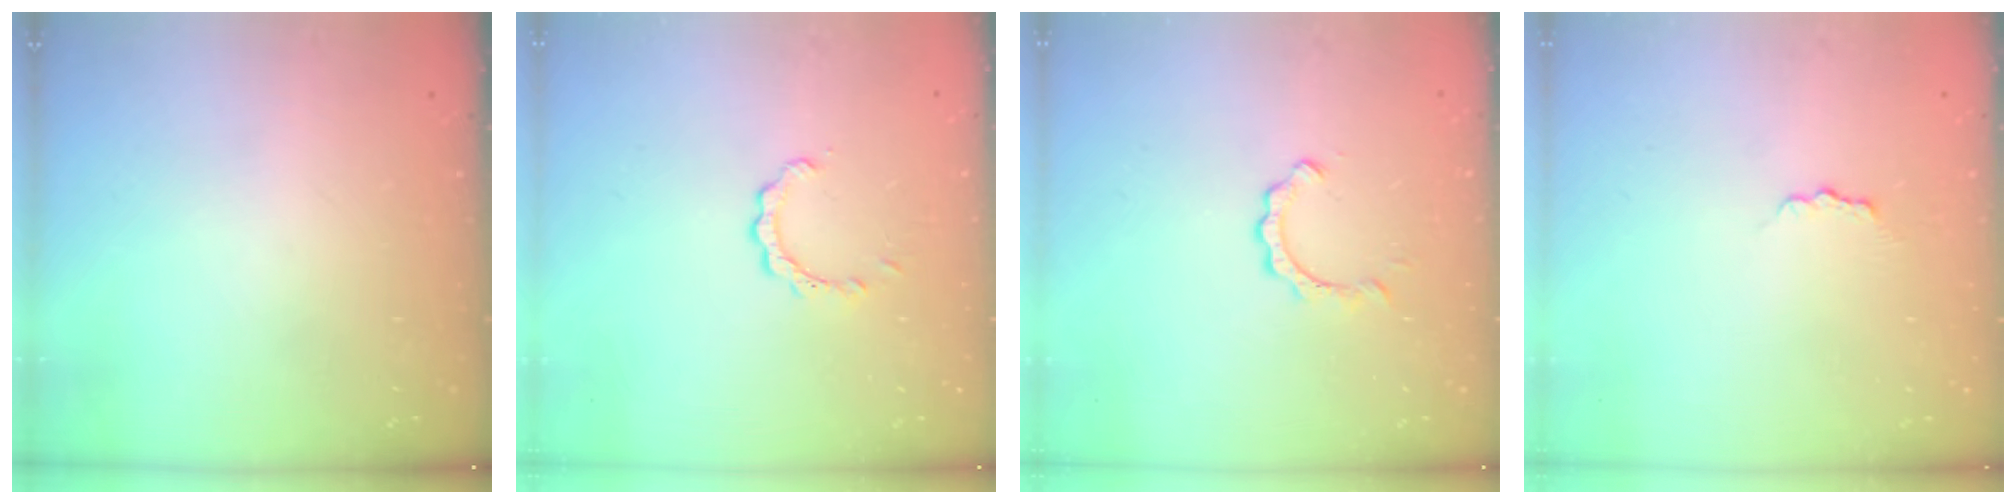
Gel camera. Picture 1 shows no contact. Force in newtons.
{"total": 2.3, "press": 2.3, "slide": 0.3}
{"total": 2.4, "press": 2.4, "slide": 0.3}
{"total": 2.9, "press": 2.9, "slide": 0.3}